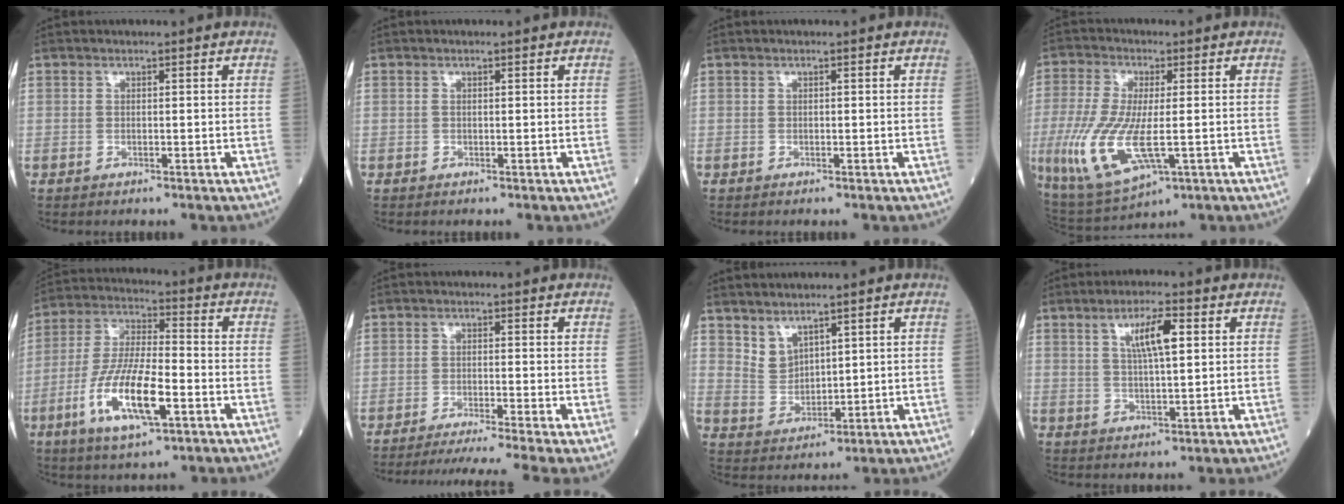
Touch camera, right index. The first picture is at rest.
{"total": 0.0}
{"total": 0.0}
{"total": 13.0, "force": [-2.8, 4.5, 11.8], "torque": [-0.258, -0.026, -0.041]}
{"total": 13.5, "force": [-4.8, 3.0, 12.2], "torque": [-0.248, -0.010, -0.087]}
{"total": 9.7, "force": [-7.8, -1.5, 5.5], "torque": [-0.071, -0.019, -0.119]}
{"total": 4.2, "force": [3.2, 2.1, 1.6], "torque": [-0.039, 0.003, 0.078]}
{"total": 6.2, "force": [2.2, 1.0, 5.8], "torque": [-0.105, 0.006, 0.039]}